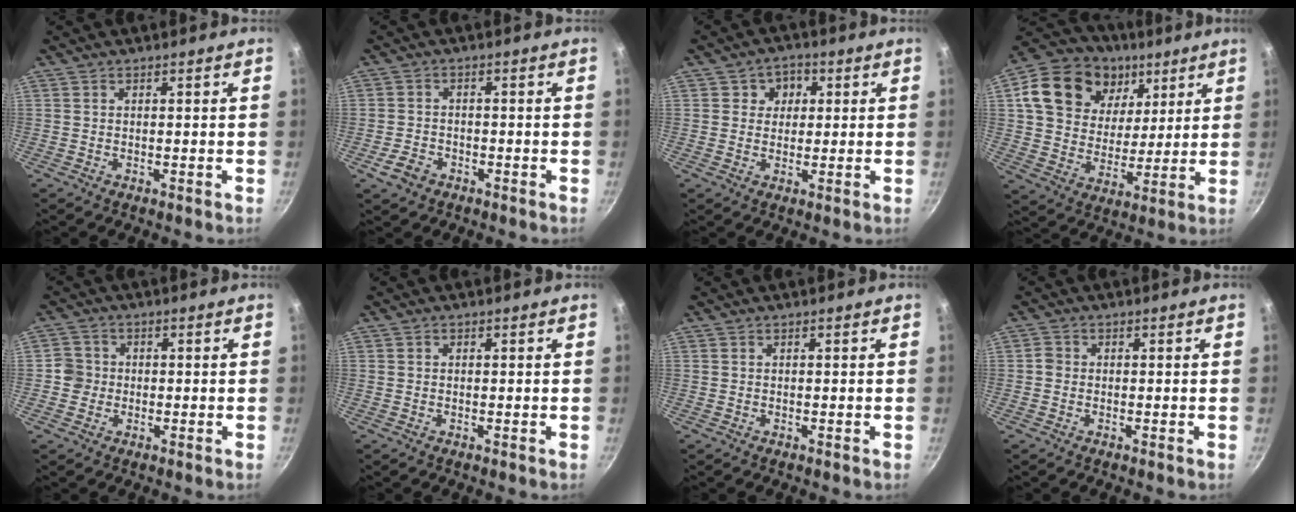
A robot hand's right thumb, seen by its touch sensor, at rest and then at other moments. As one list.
[{"total": 4.0, "force": [-2.2, 2.9, 1.7], "torque": [-0.030, 0.021, -0.038]}, {"total": 4.7, "force": [1.2, 4.3, 1.6], "torque": [0.009, 0.002, 0.012]}, {"total": 20.5, "force": [8.4, 15.4, 10.6], "torque": [-0.161, -0.014, 0.142]}, {"total": 3.6, "force": [-0.4, 3.5, 0.7], "torque": [0.011, 0.009, -0.016]}, {"total": 0.7, "force": [0.2, 0.6, 0.2], "torque": [-0.001, 0.004, 0.001]}, {"total": 0.0}, {"total": 1.4, "force": [-0.3, 1.3, 0.5], "torque": [-0.004, 0.006, -0.009]}]